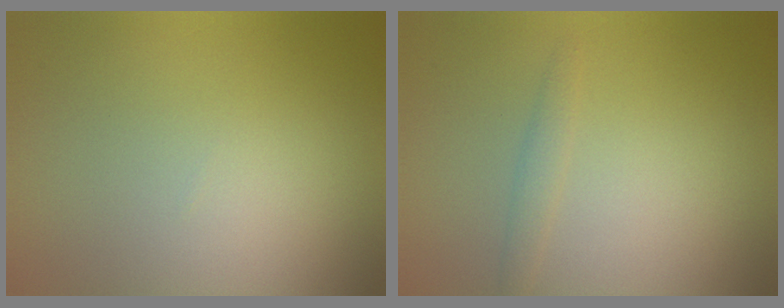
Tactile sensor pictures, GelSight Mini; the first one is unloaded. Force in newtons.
{"total": 1.2, "press": 1.2, "slide": 0.1}